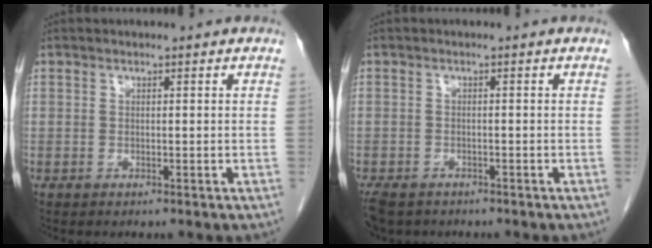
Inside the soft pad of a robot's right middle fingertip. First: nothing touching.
{"total": 6.2, "force": [-4.7, 3.3, 2.4], "torque": [-0.045, -0.007, -0.072]}